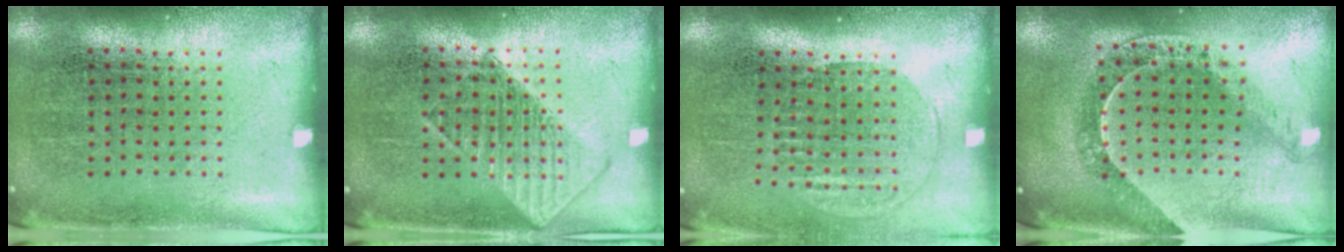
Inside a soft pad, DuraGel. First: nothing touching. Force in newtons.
{"total": 1.1, "press": 1.1, "slide": 0.2}
{"total": 1.4, "press": 1.2, "slide": 0.7}
{"total": 1.0, "press": 1.0, "slide": 0.3}